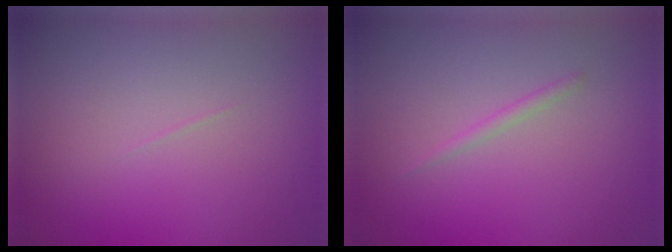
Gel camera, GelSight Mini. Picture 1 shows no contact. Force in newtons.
{"total": 0.8, "press": 0.8, "slide": 0.0}